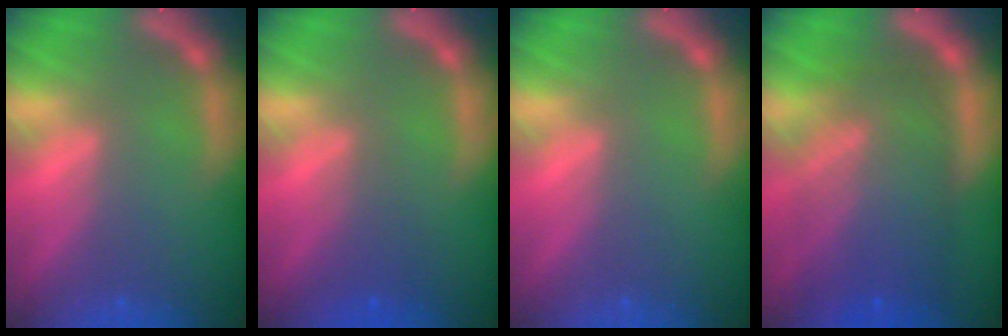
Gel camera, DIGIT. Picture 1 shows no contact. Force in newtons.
{"total": 1.9}
{"total": 0.0}
{"total": 10.1}